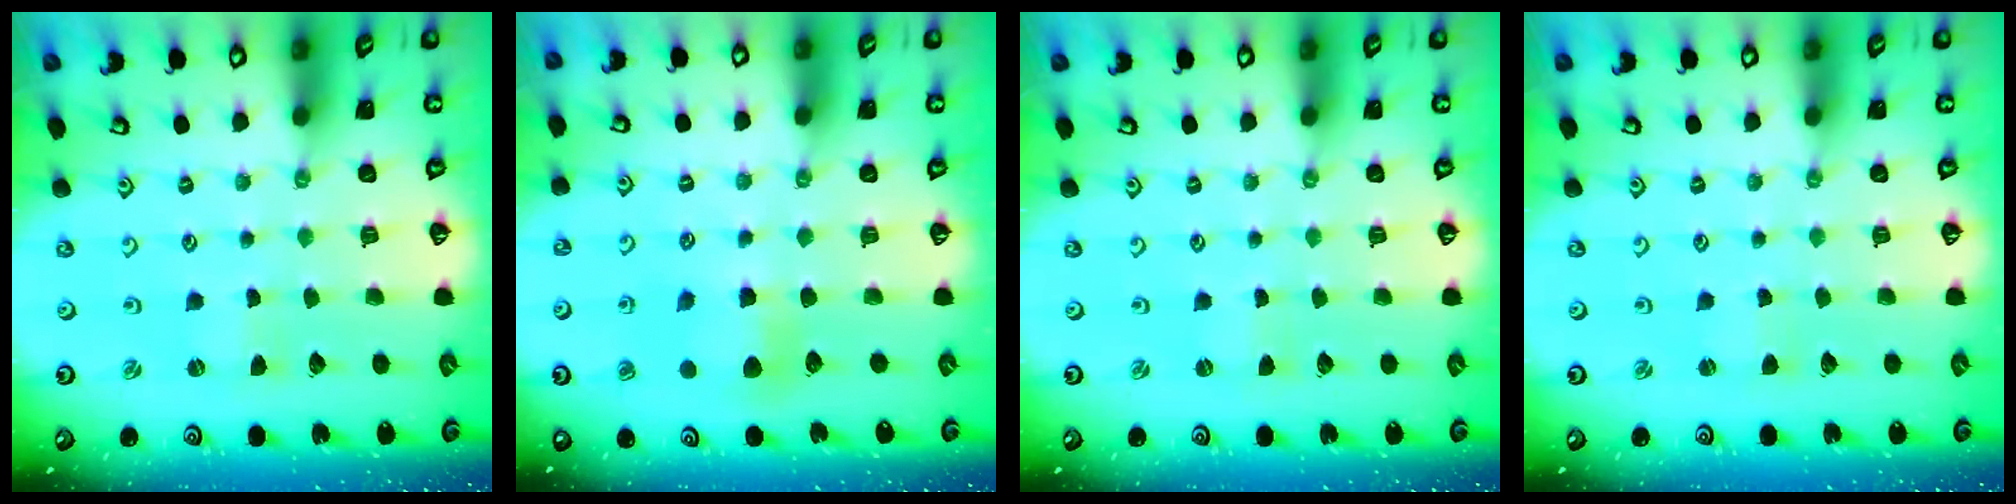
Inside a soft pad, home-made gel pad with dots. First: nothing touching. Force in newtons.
{"total": 5.8, "press": 5.8, "slide": 0.4}
{"total": 0.0}
{"total": 2.0, "press": 2.0, "slide": 0.4}